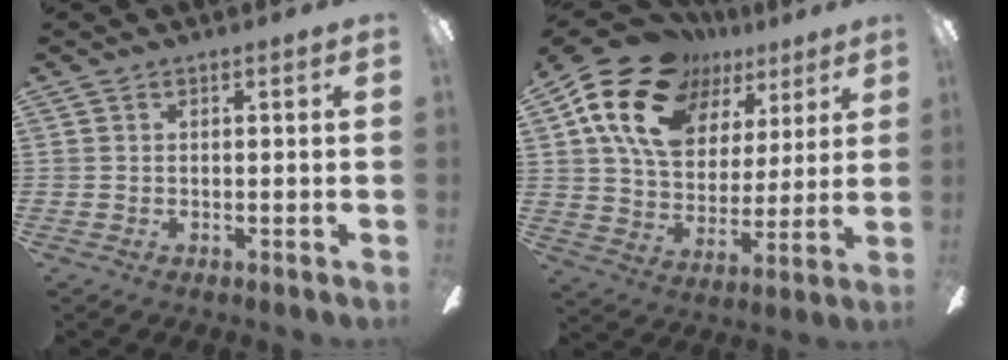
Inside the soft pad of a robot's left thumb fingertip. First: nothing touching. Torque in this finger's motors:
{"motor_torque": [0.90, 0.99, 1.37, -1.39, 0.52]}